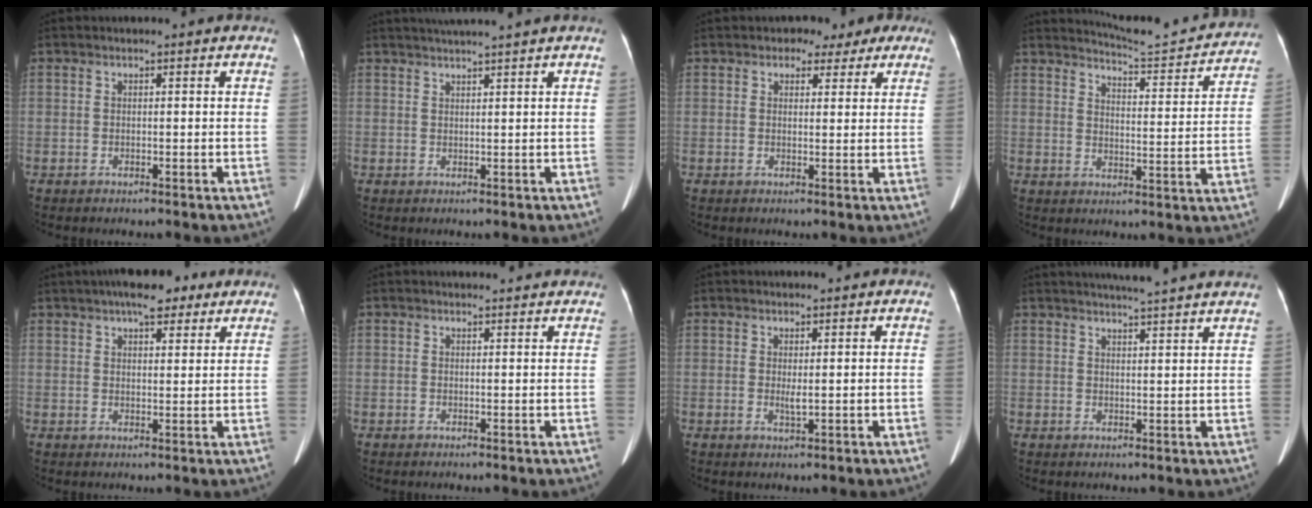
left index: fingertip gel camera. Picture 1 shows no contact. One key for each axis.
{"total": 6.0, "fx": 5.2, "fy": -1.3, "fz": 2.8, "tx": -0.040, "ty": 0.021, "tz": 0.074}
{"total": 5.1, "fx": 3.4, "fy": 3.1, "fz": 2.0, "tx": -0.016, "ty": 0.015, "tz": 0.039}
{"total": 13.8, "fx": 13.5, "fy": 0.4, "fz": 2.7, "tx": -0.041, "ty": -0.036, "tz": 0.166}
{"total": 8.3, "fx": 6.0, "fy": 2.6, "fz": 5.1, "tx": -0.070, "ty": 0.024, "tz": 0.090}
{"total": 4.5, "fx": 4.3, "fy": 0.5, "fz": 1.0, "tx": -0.014, "ty": 0.015, "tz": 0.044}
{"total": 1.4, "fx": 0.4, "fy": 0.2, "fz": 1.3, "tx": -0.029, "ty": -0.002, "tz": 0.010}
{"total": 11.4, "fx": 10.4, "fy": -0.6, "fz": 4.7, "tx": -0.074, "ty": 0.011, "tz": 0.122}